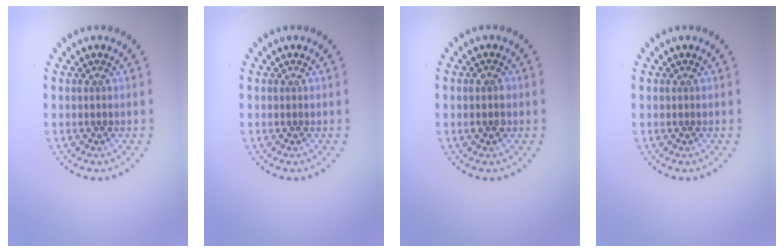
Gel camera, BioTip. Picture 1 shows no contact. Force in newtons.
{"total": 0.0}
{"total": 1.3, "press": 1.3, "slide": 0.1}
{"total": 0.0}